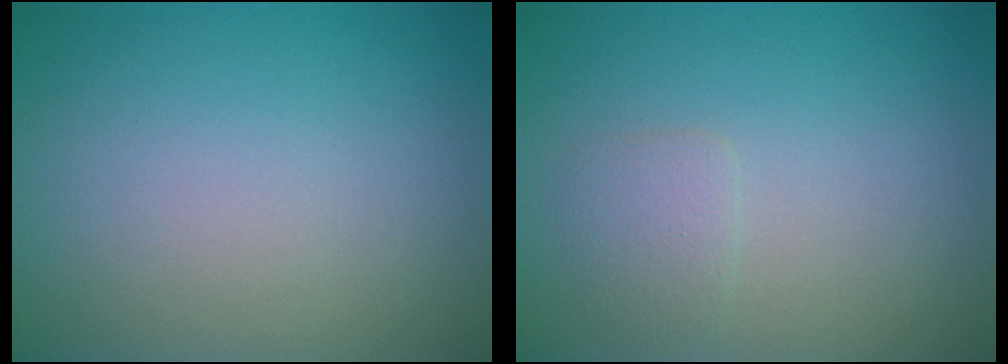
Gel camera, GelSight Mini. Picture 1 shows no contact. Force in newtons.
{"total": 1.3, "press": 1.3, "slide": 0.1}